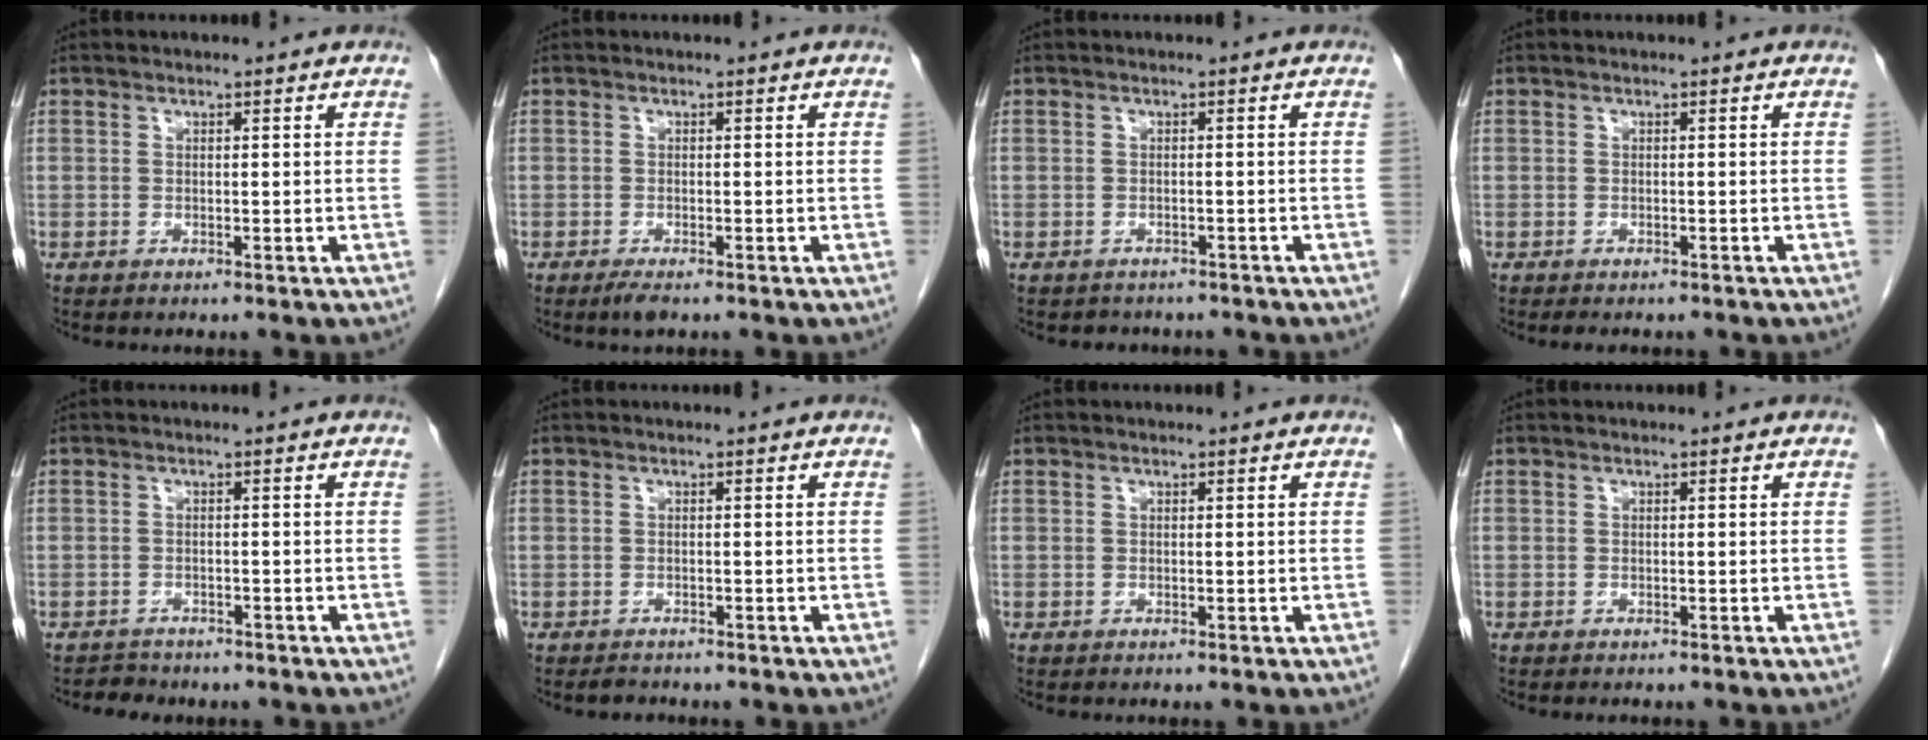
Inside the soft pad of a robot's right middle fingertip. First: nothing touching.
{"total": 1.7, "force": [-1.2, 0.2, 1.2], "torque": [-0.025, -0.005, -0.020]}
{"total": 3.4, "force": [-3.0, 1.6, 0.4], "torque": [-0.015, 0.001, -0.036]}
{"total": 3.0, "force": [-2.5, 1.2, 1.1], "torque": [-0.015, -0.006, -0.028]}
{"total": 2.5, "force": [-2.2, 1.2, -0.2], "torque": [-0.008, 0.000, -0.033]}
{"total": 1.1, "force": [-1.0, 0.4, 0.1], "torque": [-0.009, -0.003, -0.014]}
{"total": 0.0}
{"total": 0.9, "force": [-0.8, 0.3, 0.1], "torque": [-0.006, -0.002, -0.011]}